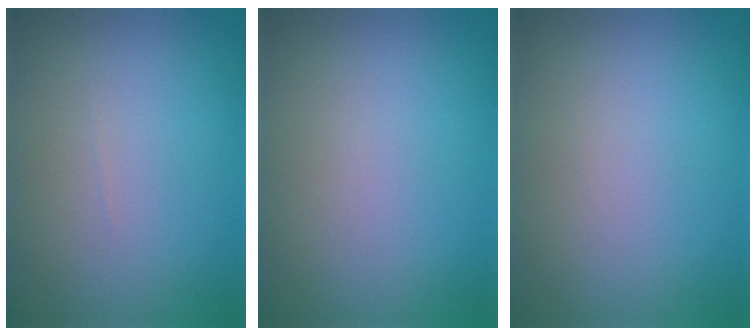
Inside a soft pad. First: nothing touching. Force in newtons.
{"total": 0.0}
{"total": 0.0}